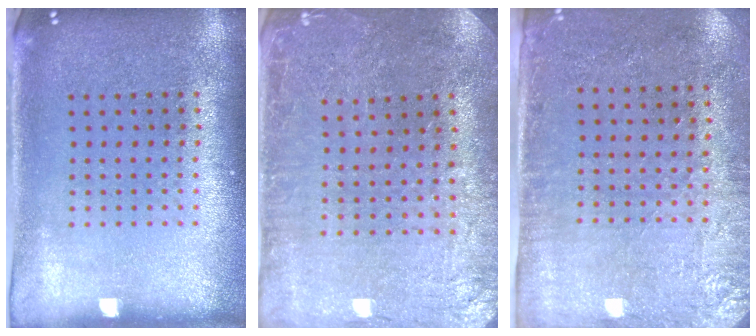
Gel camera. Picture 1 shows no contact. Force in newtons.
{"total": 1.1, "press": 1.1, "slide": 0.1}
{"total": 2.8, "press": 2.3, "slide": 1.6}